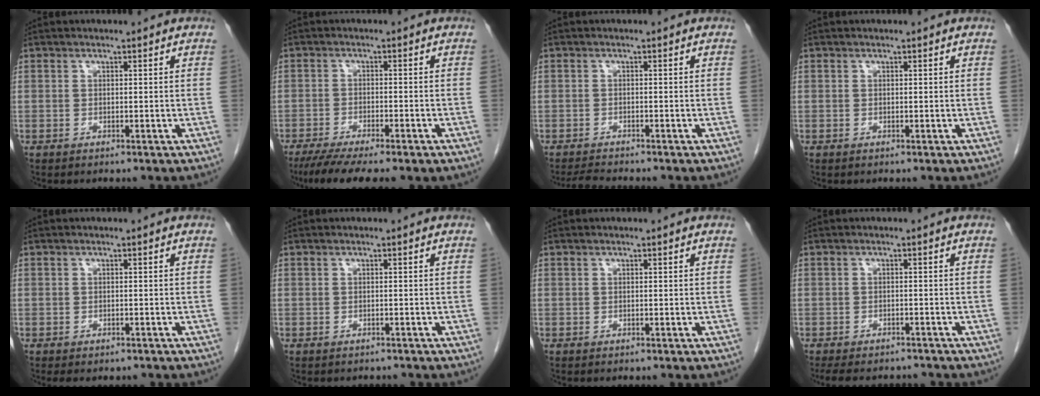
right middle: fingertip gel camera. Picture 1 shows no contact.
{"total": 9.7, "force": [-7.3, 1.1, 6.2], "torque": [-0.091, -0.020, -0.110]}
{"total": 2.7, "force": [-2.6, -0.8, 0.6], "torque": [-0.023, -0.018, -0.048]}
{"total": 0.0}
{"total": 3.4, "force": [-2.9, 1.5, 1.1], "torque": [-0.013, -0.004, -0.035]}
{"total": 2.5, "force": [-2.3, 0.9, 0.5], "torque": [-0.013, -0.004, -0.028]}
{"total": 0.0}
{"total": 9.5, "force": [-8.5, 2.8, 3.1], "torque": [-0.059, -0.004, -0.112]}